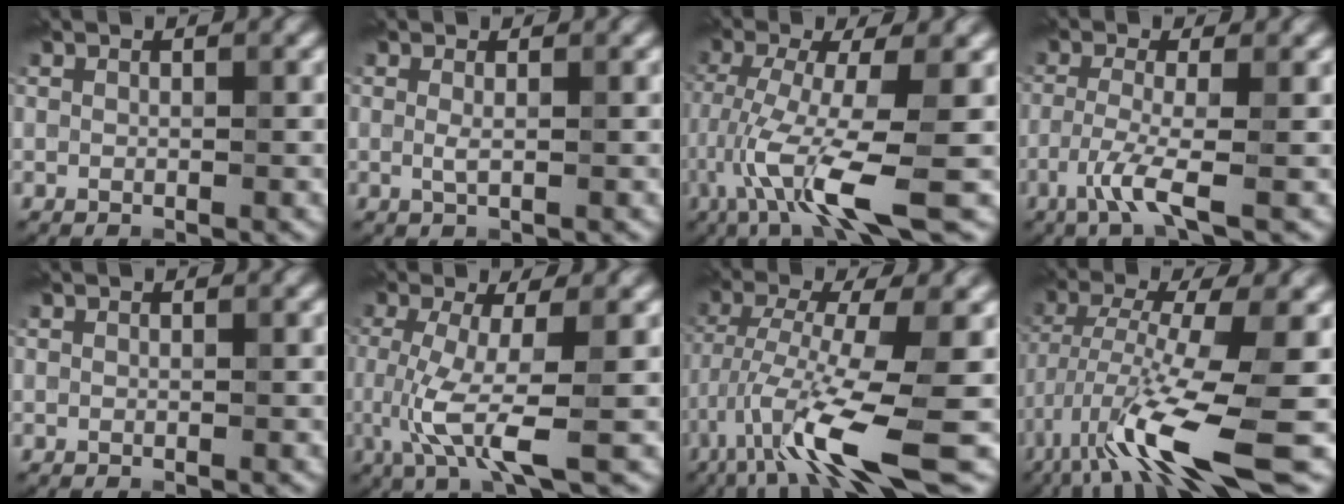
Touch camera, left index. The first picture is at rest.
{"total": 0.9, "force": [0.1, 0.1, 0.9], "torque": [-0.018, -0.003, 0.000]}
{"total": 8.8, "force": [-3.6, 1.3, 7.9], "torque": [-0.158, -0.009, -0.070]}
{"total": 3.5, "force": [-1.8, 0.3, 3.0], "torque": [-0.067, -0.003, -0.048]}
{"total": 0.0}
{"total": 5.7, "force": [-1.1, 1.3, 5.4], "torque": [-0.120, -0.012, -0.021]}
{"total": 10.3, "force": [-4.8, 1.4, 9.0], "torque": [-0.168, -0.003, -0.086]}
{"total": 11.6, "force": [-5.3, 1.9, 10.2], "torque": [-0.199, -0.005, -0.093]}